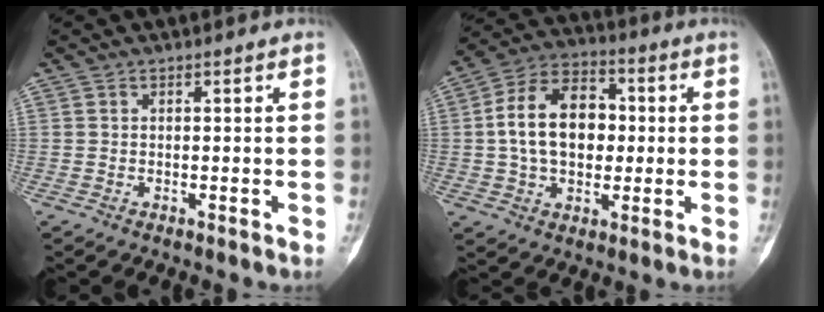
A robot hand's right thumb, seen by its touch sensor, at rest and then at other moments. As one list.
[{"total": 15.4, "force": [0.6, 10.5, 11.2], "torque": [-0.166, 0.026, 0.006]}]